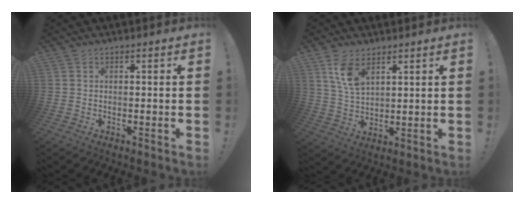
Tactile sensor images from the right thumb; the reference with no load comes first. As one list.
[{"total": 8.2, "force": [4.8, 4.1, 5.3], "torque": [-0.091, -0.019, 0.089]}]